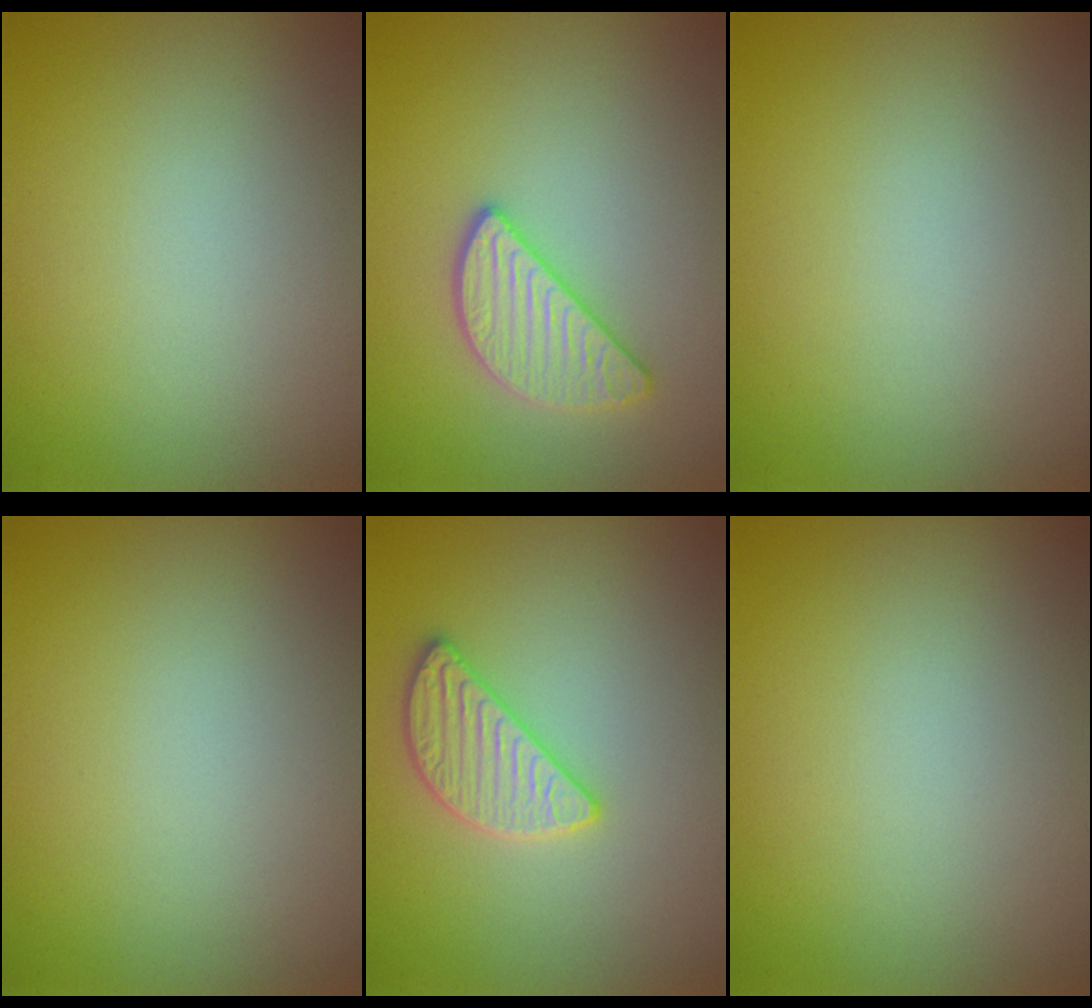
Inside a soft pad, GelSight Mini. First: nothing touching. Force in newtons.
{"total": 2.7, "press": 2.7, "slide": 0.1}
{"total": 0.0}
{"total": 0.0}
{"total": 2.8, "press": 2.8, "slide": 0.1}
{"total": 0.0}